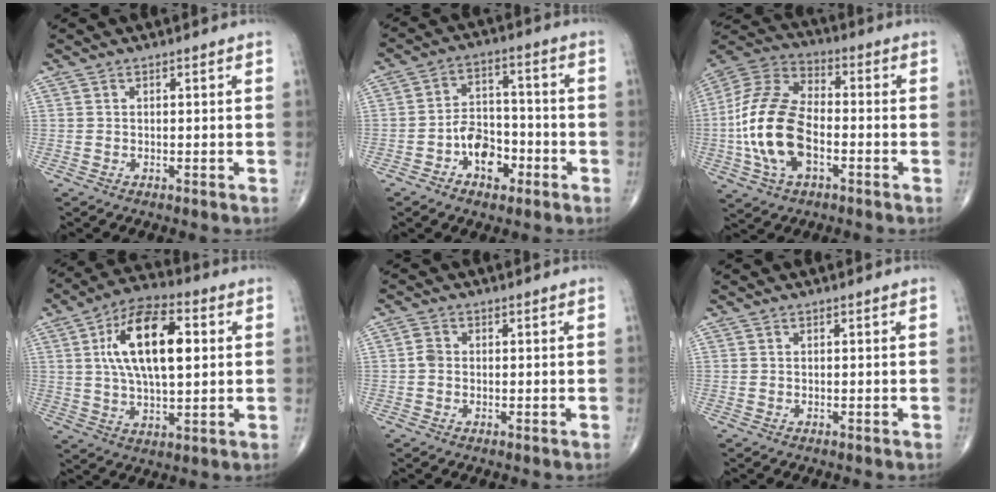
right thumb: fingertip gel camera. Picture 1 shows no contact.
{"total": 8.7, "force": [-3.8, 5.7, 5.4], "torque": [-0.059, 0.038, -0.066]}
{"total": 18.0, "force": [-3.5, 10.1, 14.5], "torque": [-0.298, 0.026, -0.068]}
{"total": 16.9, "force": [3.5, 7.8, 14.5], "torque": [-0.241, 0.010, 0.057]}
{"total": 1.9, "force": [-0.2, 1.5, 1.2], "torque": [-0.019, 0.003, -0.007]}
{"total": 0.0}